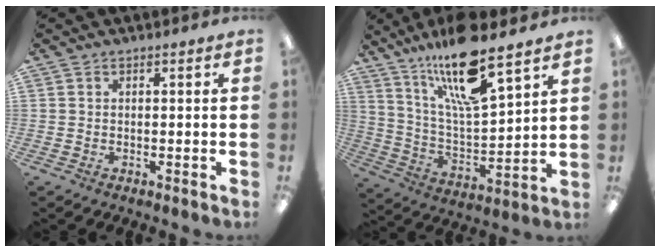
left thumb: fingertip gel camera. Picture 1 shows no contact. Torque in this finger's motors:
{"motor_torque": [0.41, 0.31, 1.31, -1.46, 0.17]}